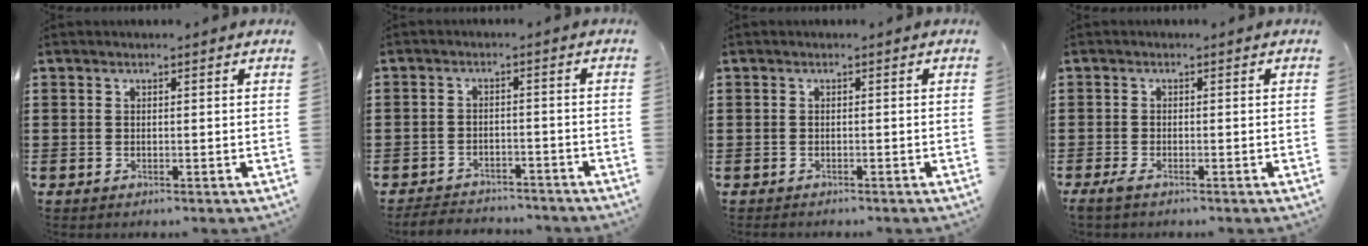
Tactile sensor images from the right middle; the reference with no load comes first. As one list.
[{"total": 3.4, "force": [-3.3, 0.6, -0.2], "torque": [-0.003, 0.001, -0.073]}, {"total": 0.8, "force": [-0.7, 0.3, -0.2], "torque": [0.003, 0.004, -0.017]}, {"total": 1.4, "force": [-1.0, 0.3, 1.0], "torque": [-0.026, -0.004, -0.022]}]